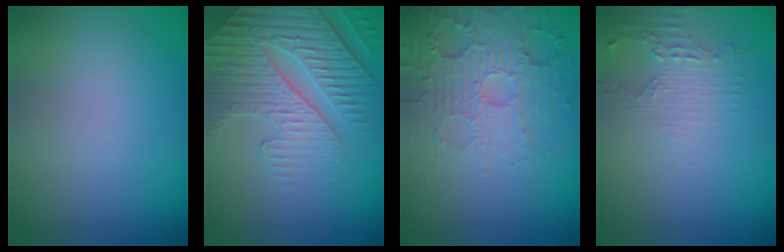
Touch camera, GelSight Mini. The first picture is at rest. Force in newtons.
{"total": 4.8, "press": 4.6, "slide": 1.6}
{"total": 5.7, "press": 3.6, "slide": 4.4}
{"total": 2.2, "press": 1.6, "slide": 1.5}